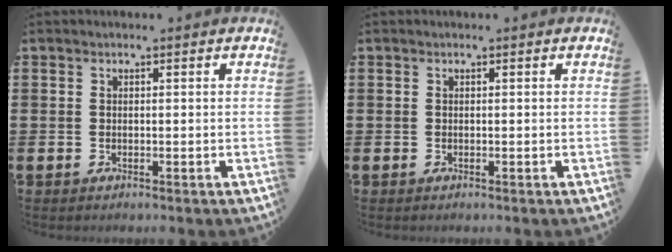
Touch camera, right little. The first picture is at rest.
{"total": 0.0}